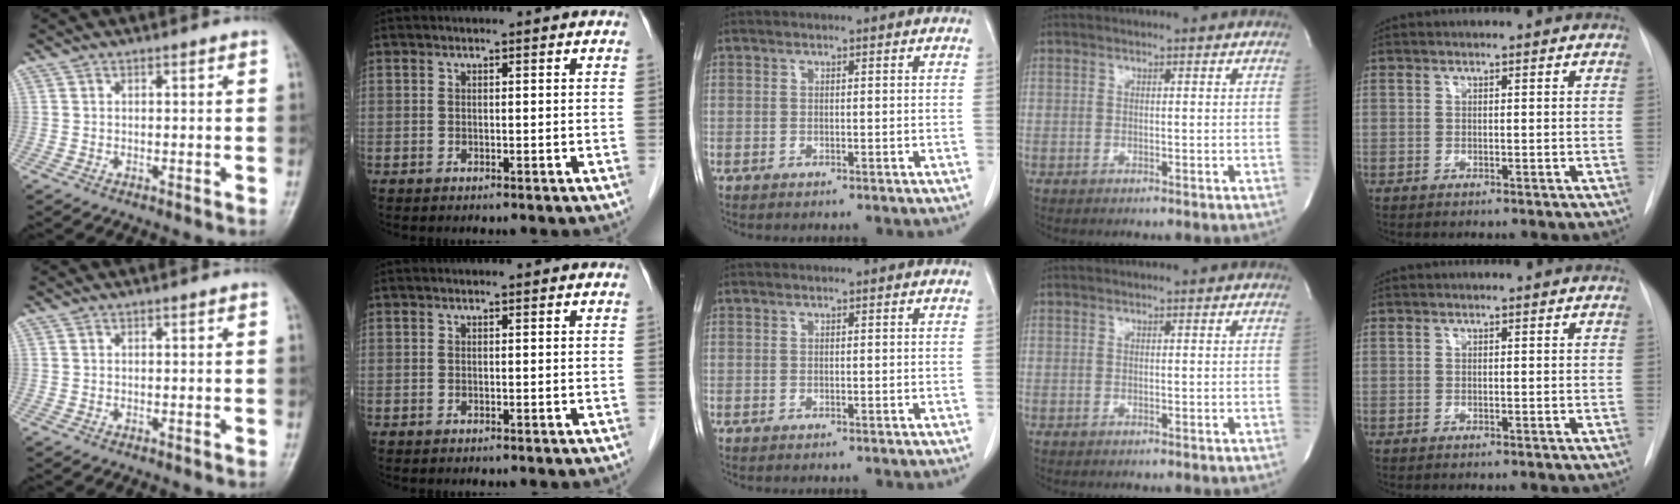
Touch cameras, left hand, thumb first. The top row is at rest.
{}